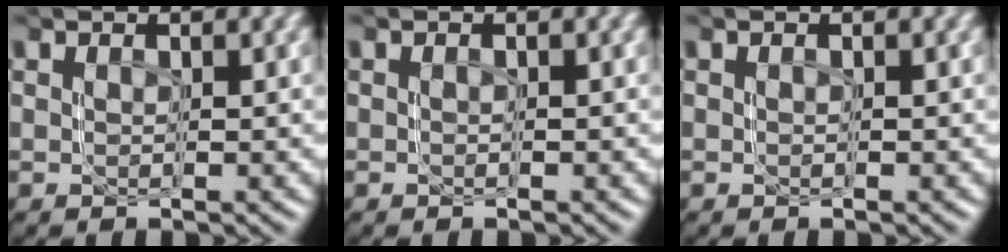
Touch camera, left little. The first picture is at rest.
{"total": 0.0}
{"total": 0.0}